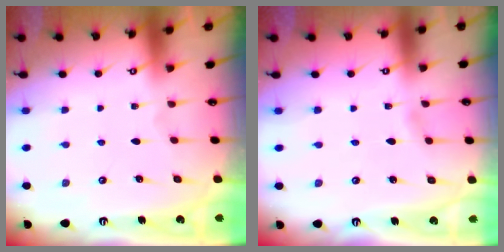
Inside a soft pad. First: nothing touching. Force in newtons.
{"total": 1.3, "press": 1.3, "slide": 0.2}